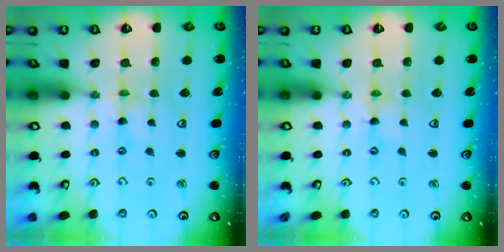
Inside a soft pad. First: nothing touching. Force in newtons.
{"total": 0.0}